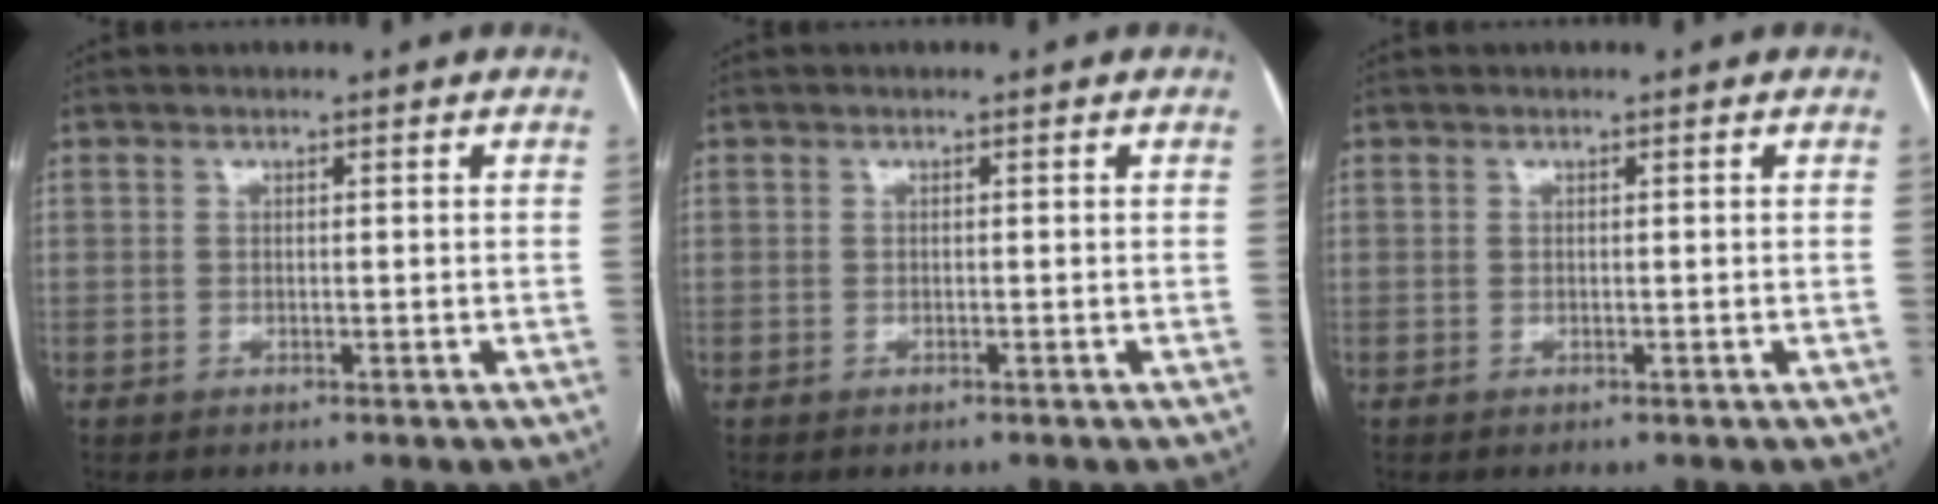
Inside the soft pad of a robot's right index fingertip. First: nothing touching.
{"total": 0.0}
{"total": 0.0}